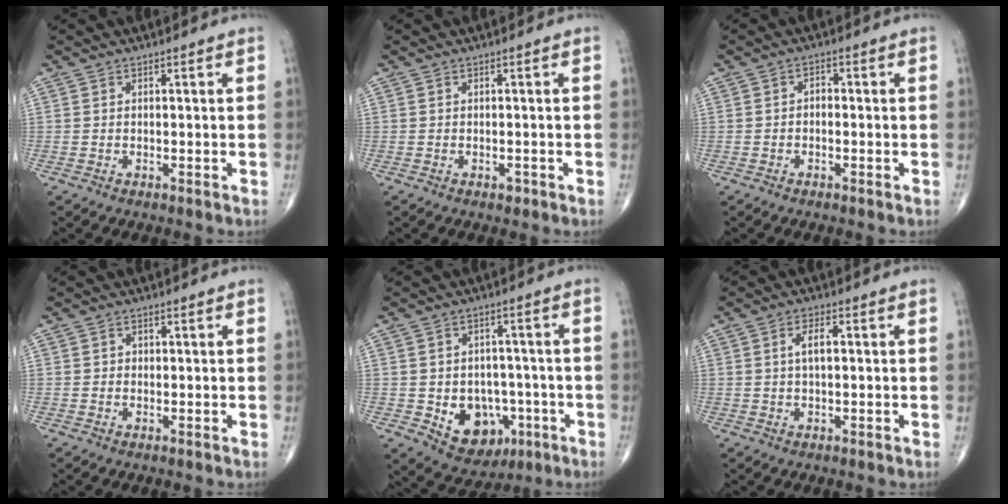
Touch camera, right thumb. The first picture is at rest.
{"total": 0.8, "force": [-0.4, 0.5, 0.4], "torque": [-0.001, 0.001, -0.006]}
{"total": 1.4, "force": [-0.4, 1.0, 1.0], "torque": [-0.004, 0.008, -0.013]}
{"total": 0.8, "force": [0.0, 0.7, 0.2], "torque": [0.003, 0.002, 0.000]}
{"total": 11.3, "force": [-3.4, 8.6, 6.4], "torque": [-0.051, 0.022, -0.034]}
{"total": 3.2, "force": [0.4, 1.3, 2.9], "torque": [-0.050, 0.005, 0.006]}